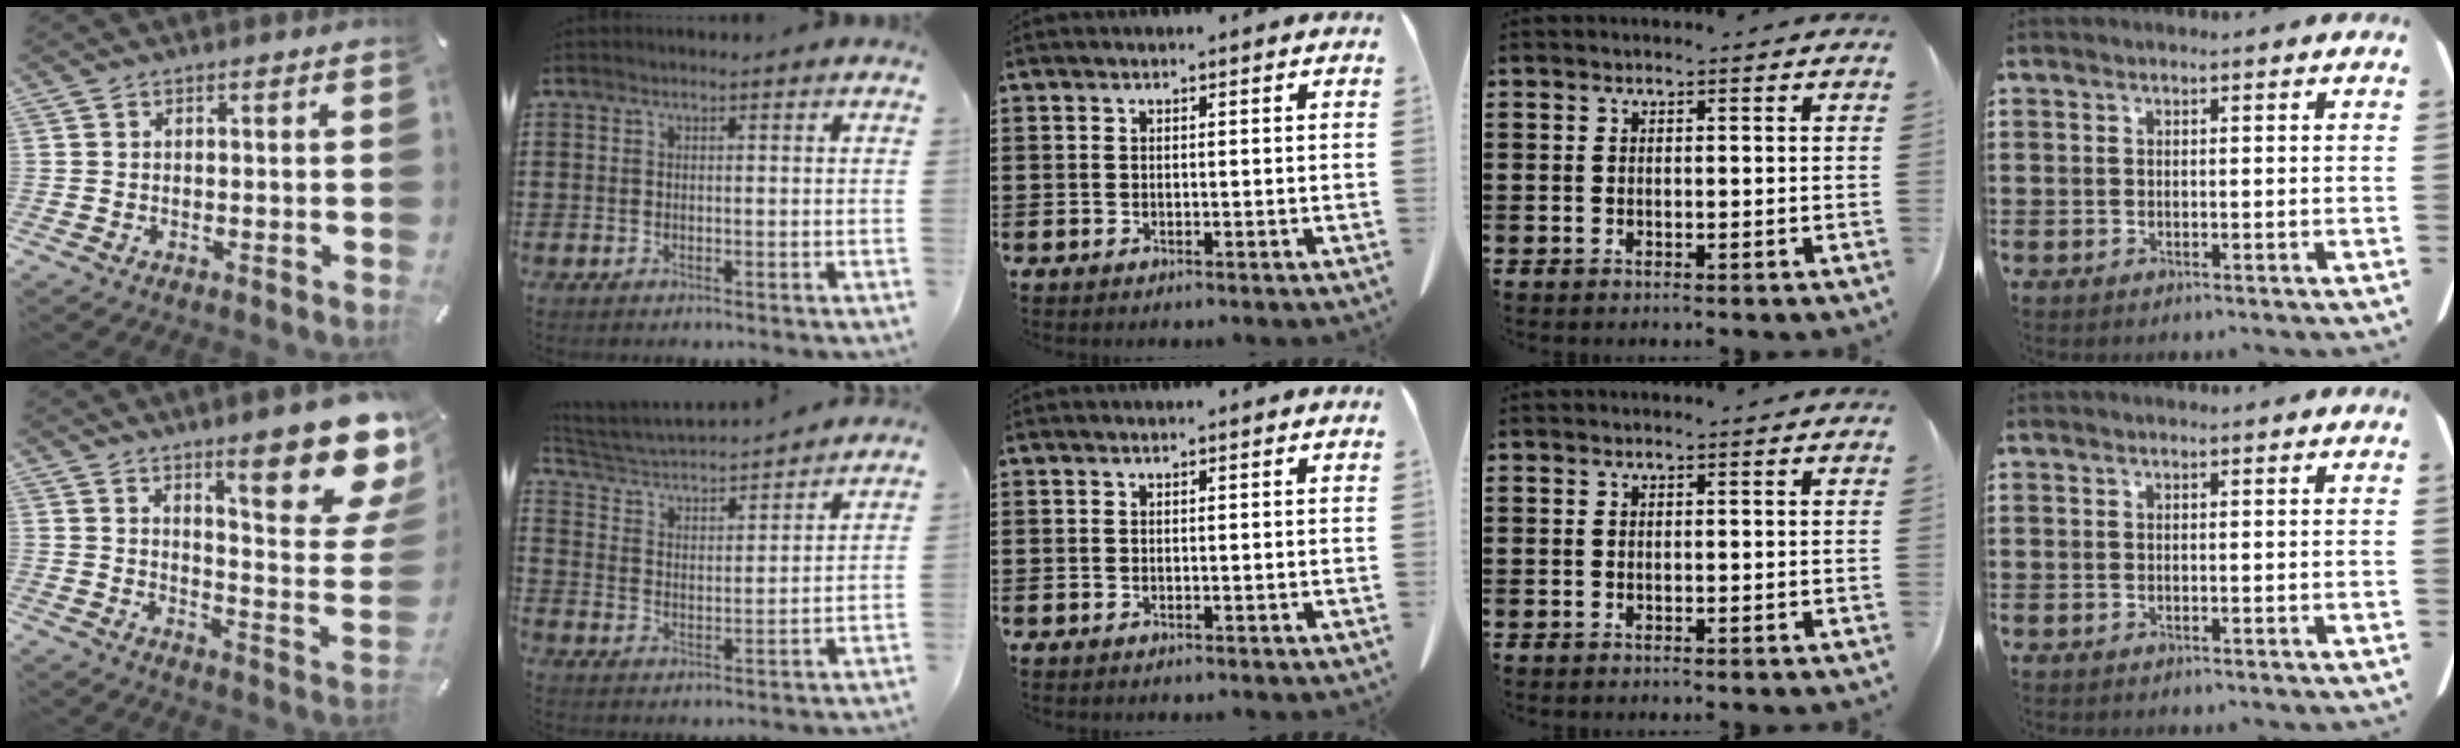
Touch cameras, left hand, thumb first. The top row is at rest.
{"thumb": {"total": 19.7, "force": [12.3, 5.6, 14.4], "torque": [-0.191, -0.097, 0.197]}, "index": {"total": 3.3, "force": [3.2, 0.3, 0.8], "torque": [-0.036, -0.028, 0.045]}}